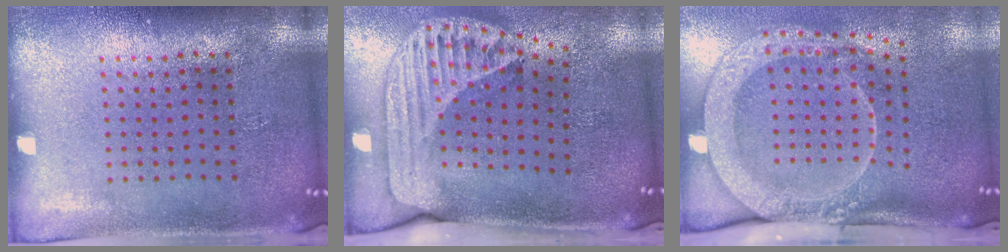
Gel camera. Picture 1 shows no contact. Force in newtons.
{"total": 2.6, "press": 1.8, "slide": 1.8}
{"total": 3.0, "press": 2.1, "slide": 2.1}